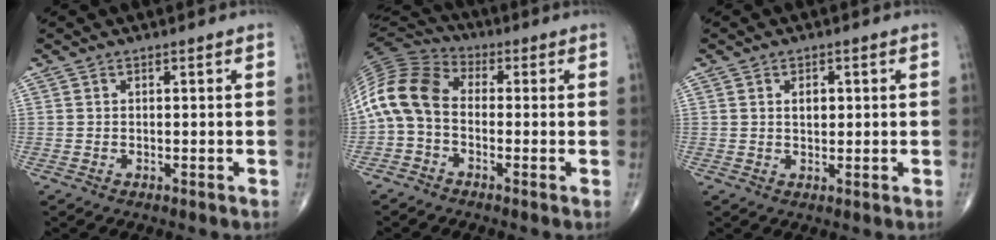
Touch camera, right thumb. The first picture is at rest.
{"total": 11.9, "force": [-1.3, 8.1, 8.6], "torque": [-0.172, 0.036, -0.044]}
{"total": 2.4, "force": [0.6, 1.6, 1.7], "torque": [-0.017, -0.002, 0.009]}